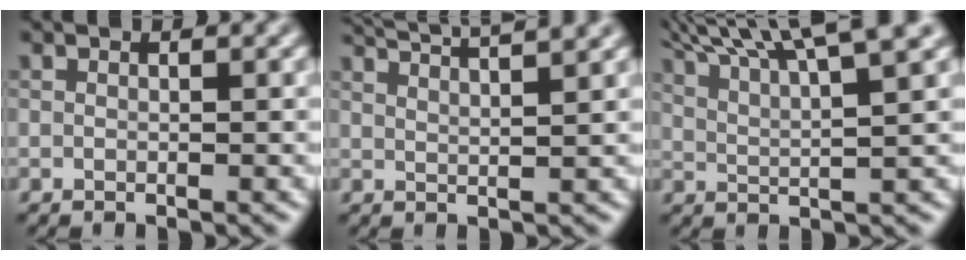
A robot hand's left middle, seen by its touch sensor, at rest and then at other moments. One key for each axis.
{"total": 7.4, "fx": 5.9, "fy": 2.0, "fz": 4.0, "tx": -0.036, "ty": 0.040, "tz": 0.053}
{"total": 9.6, "fx": 7.2, "fy": 2.1, "fz": 6.0, "tx": -0.085, "ty": 0.036, "tz": 0.078}